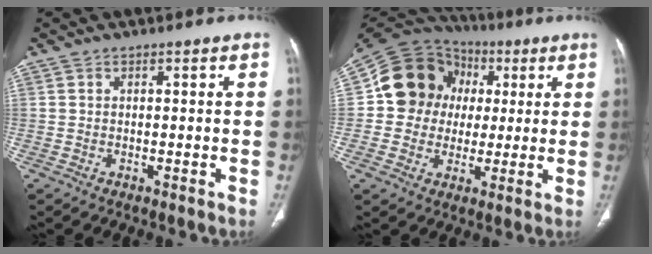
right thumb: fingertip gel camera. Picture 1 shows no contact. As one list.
[{"total": 15.3, "force": [2.1, 13.6, 6.7], "torque": [-0.087, 0.023, 0.031]}]